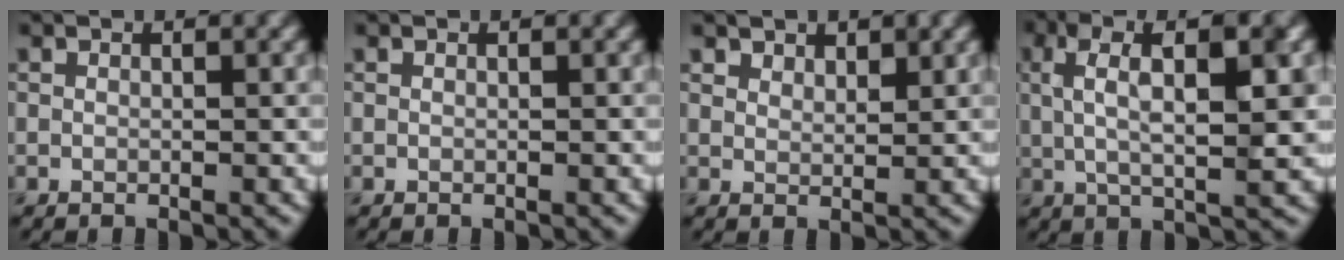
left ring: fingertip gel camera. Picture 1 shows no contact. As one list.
[{"total": 0.0}, {"total": 2.4, "force": [2.0, 1.0, 0.7], "torque": [-0.013, -0.013, 0.042]}, {"total": 7.7, "force": [1.8, 2.4, 7.1], "torque": [-0.117, 0.009, 0.026]}]